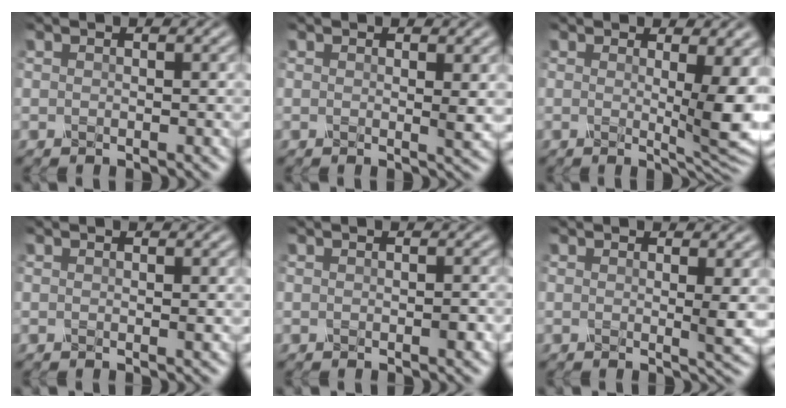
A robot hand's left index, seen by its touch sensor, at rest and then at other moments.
{"total": 1.2, "force": [0.7, 0.1, 0.9], "torque": [-0.013, -0.004, 0.011]}
{"total": 6.0, "force": [0.9, 1.6, 5.7], "torque": [-0.077, -0.011, 0.016]}
{"total": 0.0}
{"total": 0.6, "force": [-0.4, 0.2, 0.4], "torque": [-0.009, -0.003, -0.005]}
{"total": 1.6, "force": [0.7, 0.1, 1.4], "torque": [-0.019, -0.008, 0.011]}